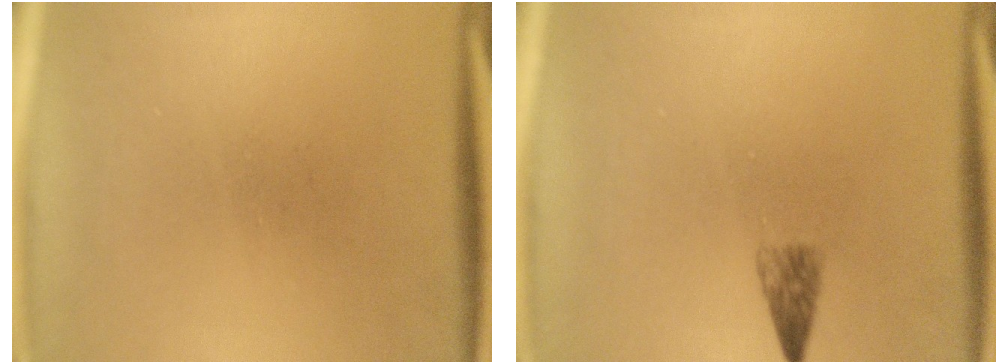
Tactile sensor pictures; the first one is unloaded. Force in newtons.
{"total": 2.0}